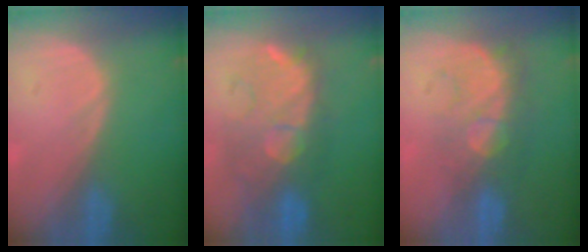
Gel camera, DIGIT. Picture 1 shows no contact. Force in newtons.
{"total": 9.8, "press": 9.5, "slide": 2.7}
{"total": 8.2, "press": 7.3, "slide": 3.7}